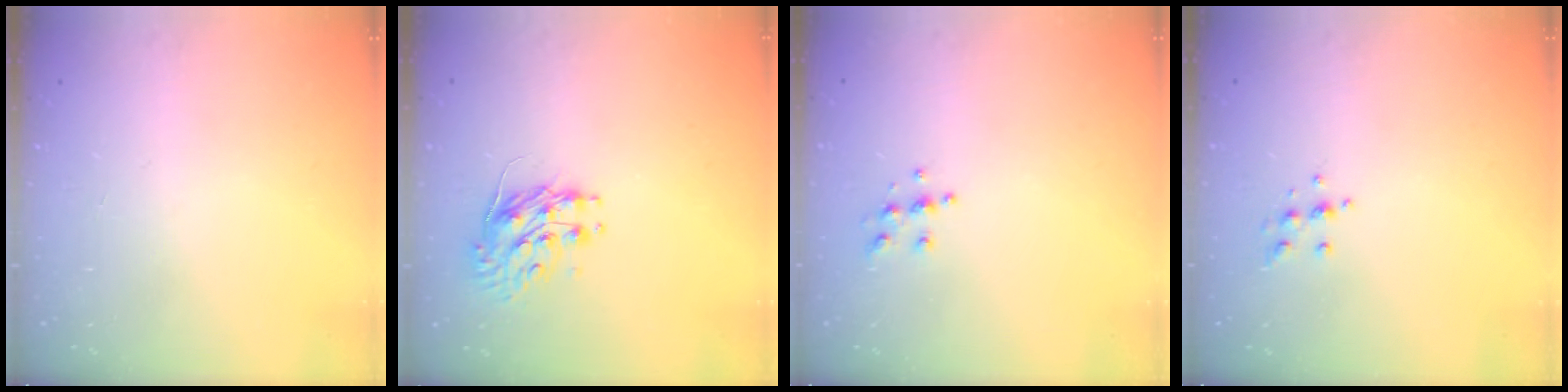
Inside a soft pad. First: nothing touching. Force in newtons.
{"total": 8.9, "press": 8.9, "slide": 0.3}
{"total": 5.5, "press": 5.5, "slide": 0.5}
{"total": 6.2, "press": 6.1, "slide": 0.7}